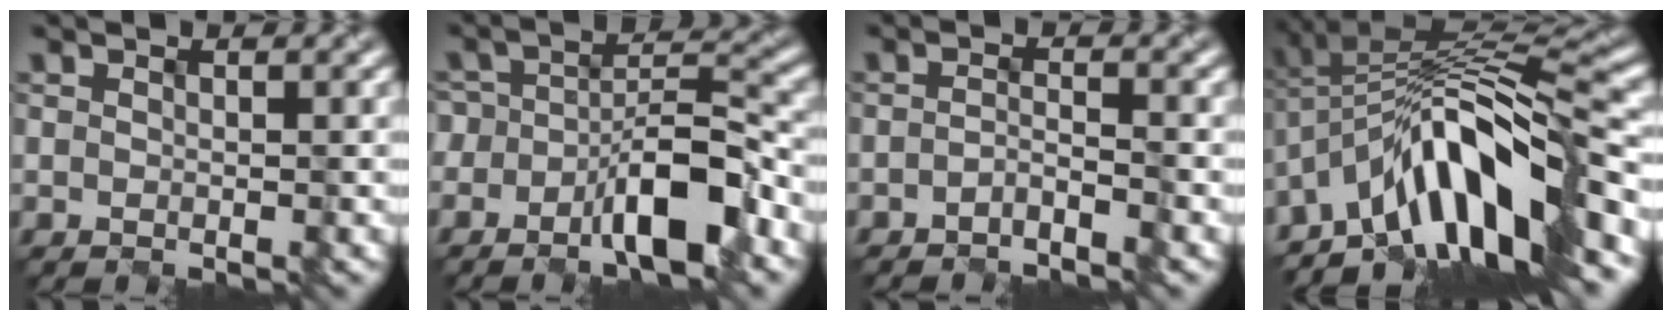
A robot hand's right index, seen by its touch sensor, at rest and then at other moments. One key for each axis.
{"total": 5.9, "fx": -3.5, "fy": 2.2, "fz": 4.2, "tx": -0.061, "ty": 0.015, "tz": -0.061}
{"total": 1.6, "fx": -1.5, "fy": -0.1, "fz": 0.6, "tx": -0.012, "ty": 0.004, "tz": -0.031}
{"total": 10.9, "fx": -5.7, "fy": 2.9, "fz": 8.8, "tx": -0.131, "ty": 0.021, "tz": -0.105}